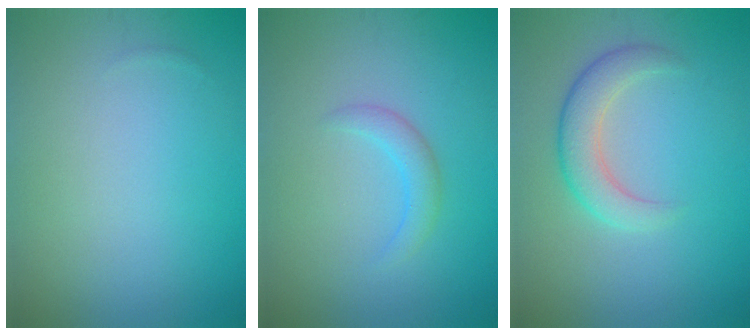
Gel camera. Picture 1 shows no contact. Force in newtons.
{"total": 1.7, "press": 1.7, "slide": 0.3}
{"total": 3.4, "press": 3.4, "slide": 0.3}